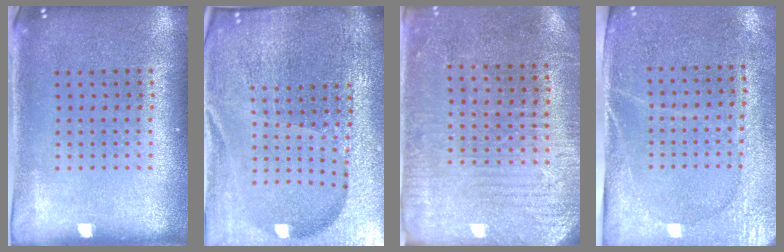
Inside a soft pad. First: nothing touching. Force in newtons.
{"total": 6.4, "press": 5.6, "slide": 3.1}
{"total": 2.9, "press": 2.7, "slide": 0.9}
{"total": 2.9, "press": 2.5, "slide": 1.4}